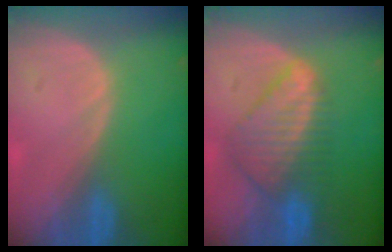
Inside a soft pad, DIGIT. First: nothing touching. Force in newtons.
{"total": 8.5, "press": 7.4, "slide": 4.2}